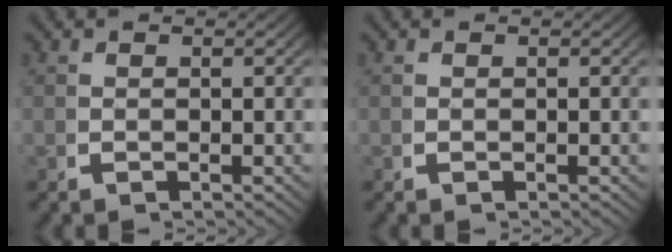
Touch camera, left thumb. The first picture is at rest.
{"total": 0.0}